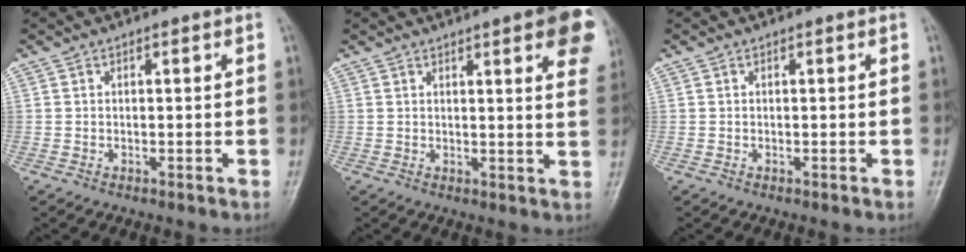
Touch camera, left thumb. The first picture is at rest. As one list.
[{"total": 12.0, "force": [5.7, 2.6, 10.2], "torque": [-0.098, -0.015, 0.060]}, {"total": 0.0}]